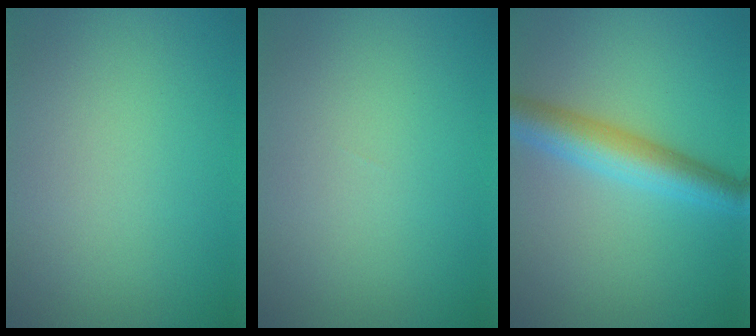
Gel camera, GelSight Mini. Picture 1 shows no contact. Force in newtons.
{"total": 0.0}
{"total": 5.0, "press": 5.0, "slide": 0.1}